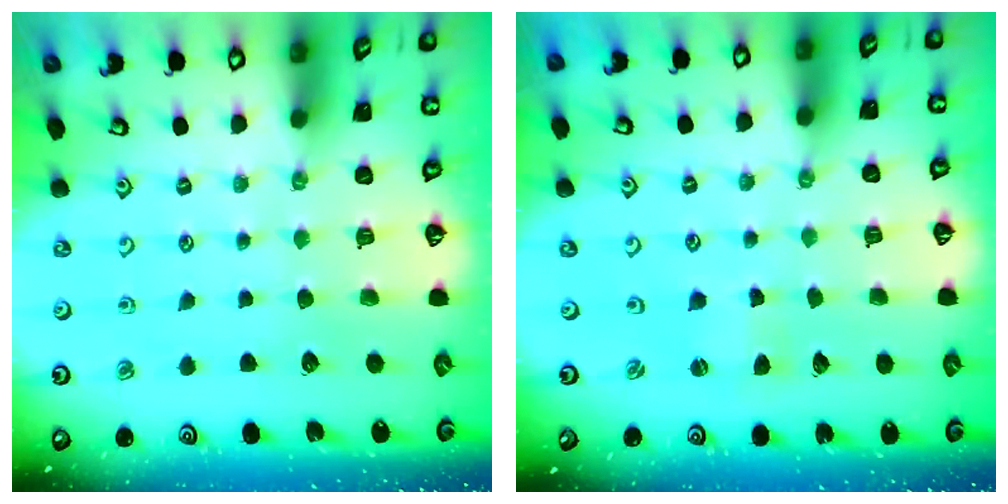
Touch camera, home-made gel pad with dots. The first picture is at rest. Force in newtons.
{"total": 1.9, "press": 1.9, "slide": 0.4}